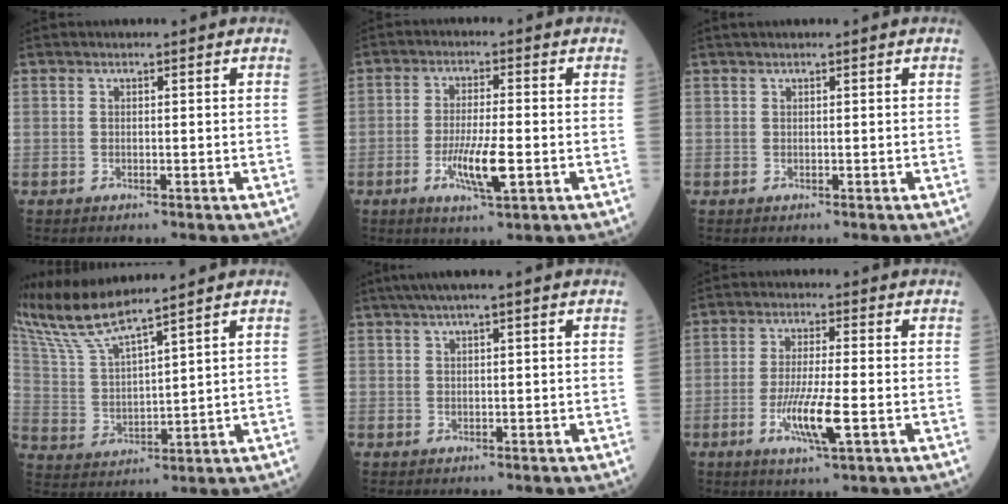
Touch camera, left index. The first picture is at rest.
{"total": 6.6, "force": [-2.1, 0.8, 6.2], "torque": [-0.121, -0.014, -0.038]}
{"total": 0.8, "force": [0.7, -0.1, 0.5], "torque": [-0.010, 0.013, 0.015]}
{"total": 9.6, "force": [8.7, -1.2, 3.9], "torque": [-0.099, 0.001, 0.183]}
{"total": 3.8, "force": [2.4, -0.1, 3.0], "torque": [-0.057, 0.022, 0.042]}
{"total": 7.3, "force": [-2.4, 0.4, 6.8], "torque": [-0.135, -0.018, -0.046]}